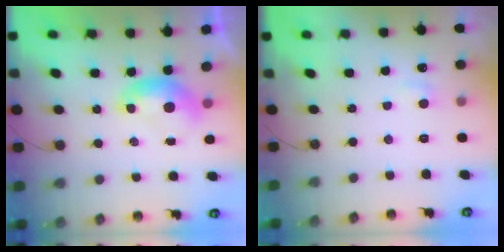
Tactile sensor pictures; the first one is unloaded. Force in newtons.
{"total": 1.5, "press": 1.4, "slide": 0.5}